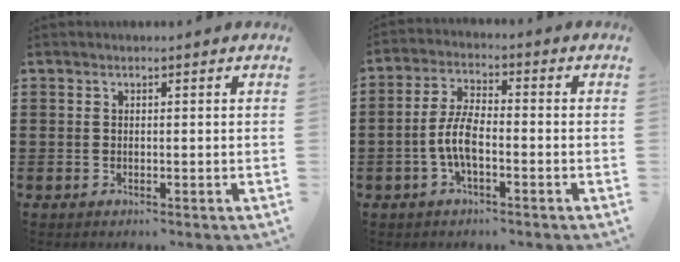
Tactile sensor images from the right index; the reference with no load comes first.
{"total": 6.0, "force": [-1.7, 2.0, 5.4], "torque": [-0.129, -0.007, -0.039]}